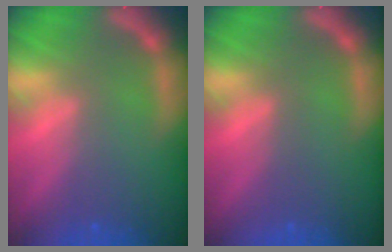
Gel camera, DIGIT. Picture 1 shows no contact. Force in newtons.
{"total": 0.0}